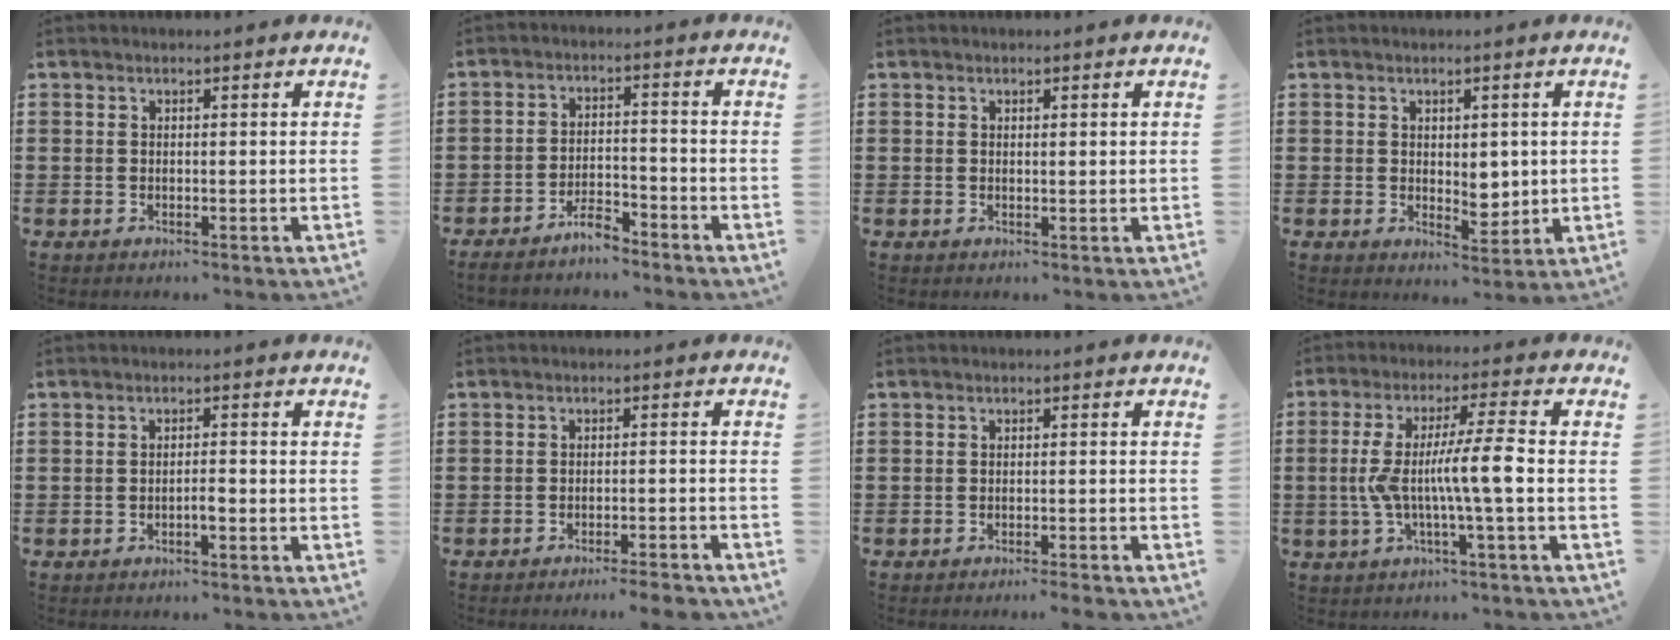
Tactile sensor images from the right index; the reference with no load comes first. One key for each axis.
{"total": 4.4, "fx": -3.9, "fy": 0.8, "fz": 1.9, "tx": -0.039, "ty": 0.007, "tz": -0.076}
{"total": 0.6, "fx": 0.3, "fy": 0.1, "fz": 0.5, "tx": -0.010, "ty": 0.001, "tz": 0.005}
{"total": 3.5, "fx": 0.9, "fy": 2.8, "fz": 2.0, "tx": -0.021, "ty": -0.001, "tz": 0.013}
{"total": 1.7, "fx": -0.9, "fy": 0.3, "fz": 1.5, "tx": -0.029, "ty": 0.000, "tz": -0.015}
{"total": 2.8, "fx": -2.5, "fy": -0.3, "fz": 1.1, "tx": -0.019, "ty": -0.002, "tz": -0.051}
{"total": 1.5, "fx": -1.3, "fy": -0.2, "fz": 0.7, "tx": -0.012, "ty": -0.001, "tz": -0.024}
{"total": 9.0, "fx": -1.6, "fy": 0.3, "fz": 8.9, "tx": -0.170, "ty": -0.006, "tz": -0.035}